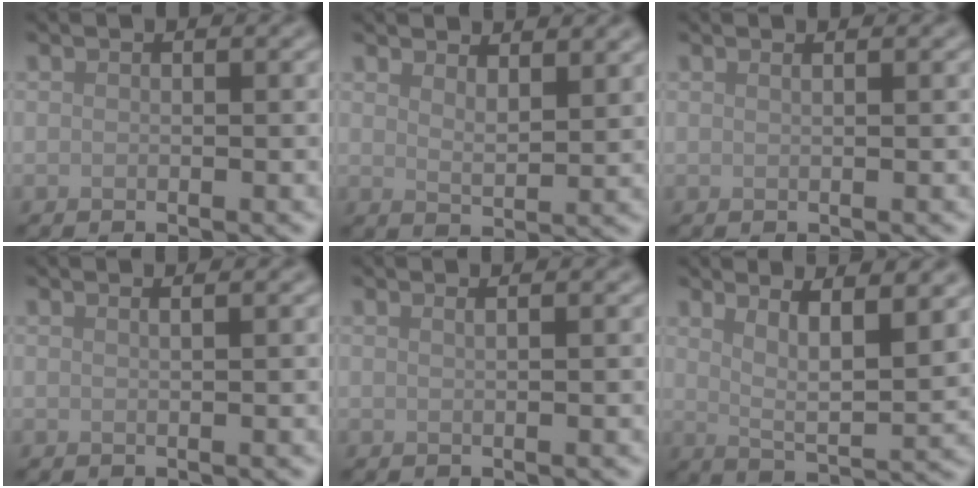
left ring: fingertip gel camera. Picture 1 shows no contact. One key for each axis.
{"total": 2.9, "fx": 2.4, "fy": 0.9, "fz": 1.4, "tx": -0.026, "ty": -0.002, "tz": 0.043}
{"total": 1.1, "fx": 0.7, "fy": 0.5, "fz": 0.7, "tx": -0.001, "ty": -0.002, "tz": -0.001}
{"total": 1.4, "fx": 0.9, "fy": 0.6, "fz": 0.9, "tx": 0.001, "ty": -0.001, "tz": -0.002}
{"total": 1.6, "fx": 1.0, "fy": 0.8, "fz": 1.0, "tx": 0.002, "ty": 0.000, "tz": -0.004}
{"total": 6.7, "fx": 3.5, "fy": 1.9, "fz": 5.4, "tx": -0.079, "ty": -0.006, "tz": 0.063}